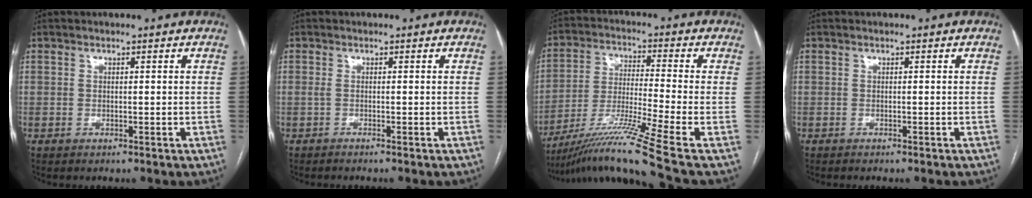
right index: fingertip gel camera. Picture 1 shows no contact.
{"total": 1.4, "force": [-1.0, -0.3, 0.9], "torque": [-0.017, 0.003, -0.015]}
{"total": 14.8, "force": [-10.5, -3.3, 9.9], "torque": [-0.195, -0.021, -0.185]}
{"total": 0.9, "force": [-0.8, 0.0, 0.3], "torque": [-0.004, 0.001, -0.012]}